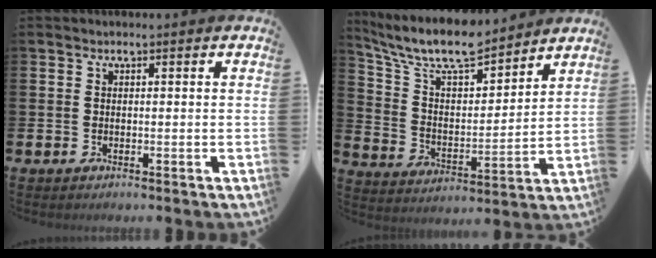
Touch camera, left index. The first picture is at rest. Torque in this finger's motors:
{"motor_torque": [1.10, -1.04, 0.50, 0.21]}